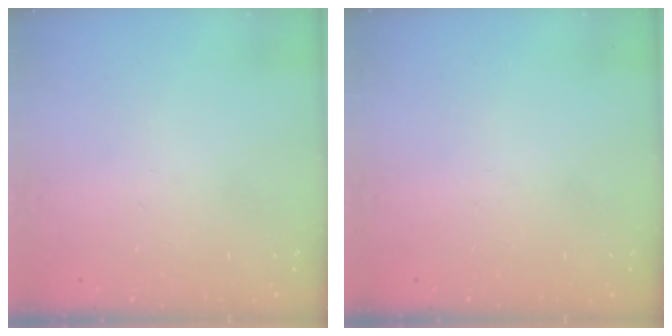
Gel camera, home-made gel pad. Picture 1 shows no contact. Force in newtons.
{"total": 0.0}